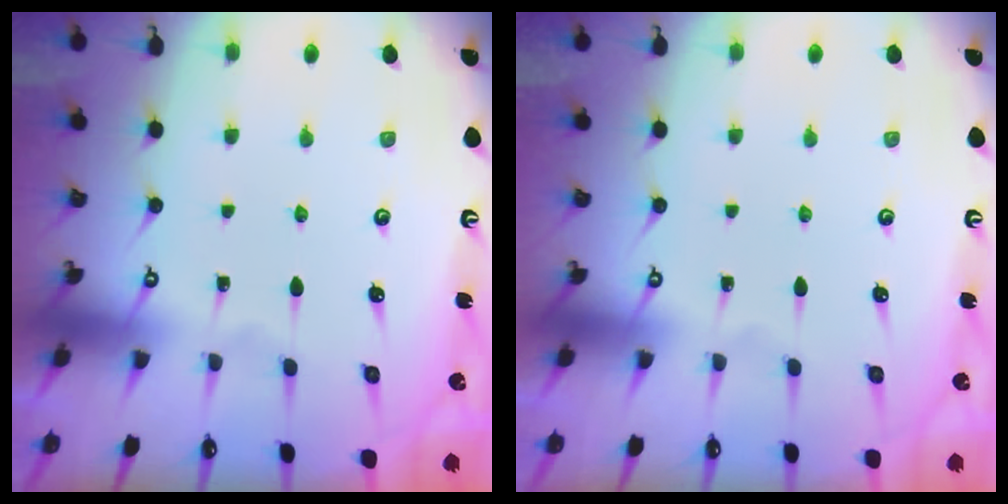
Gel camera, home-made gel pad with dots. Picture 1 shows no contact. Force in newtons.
{"total": 0.0}